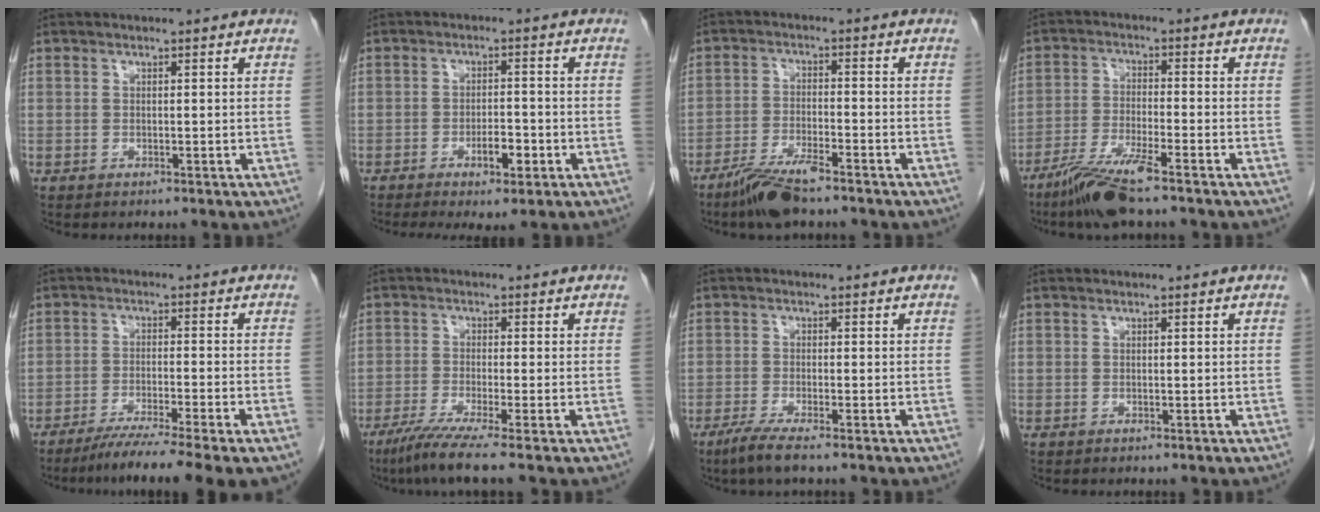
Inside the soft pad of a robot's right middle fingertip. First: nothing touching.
{"total": 5.1, "force": [-2.4, 1.2, 4.3], "torque": [-0.076, -0.004, -0.035]}
{"total": 6.9, "force": [-5.3, 0.9, 4.4], "torque": [-0.090, -0.015, -0.099]}
{"total": 8.2, "force": [-6.0, 0.2, 5.5], "torque": [-0.112, -0.025, -0.117]}
{"total": 11.0, "force": [-8.3, -0.8, 7.1], "torque": [-0.102, -0.029, -0.128]}
{"total": 6.5, "force": [-4.8, -1.2, 4.2], "torque": [-0.073, -0.023, -0.088]}
{"total": 3.7, "force": [-2.7, 0.0, 2.6], "torque": [-0.058, -0.012, -0.053]}
{"total": 0.0}